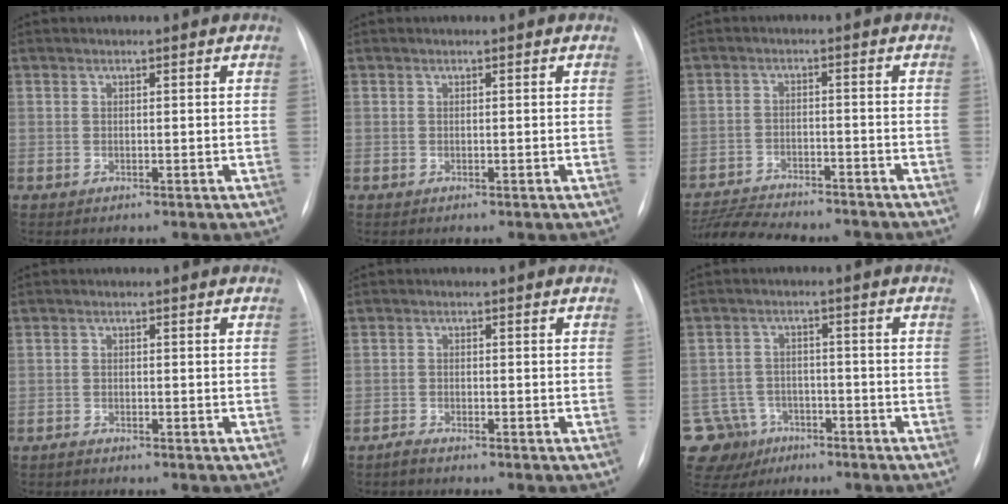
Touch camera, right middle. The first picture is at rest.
{"total": 0.0}
{"total": 12.6, "force": [-11.6, 2.1, 4.3], "torque": [-0.076, 0.003, -0.173]}
{"total": 0.8, "force": [-0.8, 0.0, 0.0], "torque": [-0.006, -0.003, -0.017]}
{"total": 1.3, "force": [-1.3, -0.1, 0.1], "torque": [-0.010, -0.005, -0.025]}
{"total": 7.7, "force": [-4.9, 5.9, 0.5], "torque": [-0.016, 0.007, -0.077]}